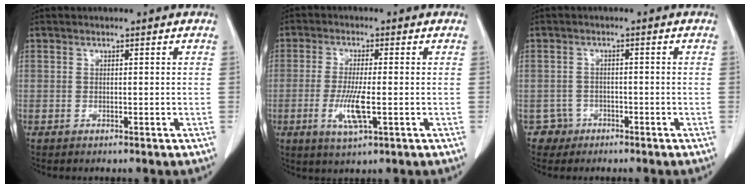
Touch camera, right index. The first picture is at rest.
{"total": 6.1, "force": [-1.6, 0.7, 5.9], "torque": [-0.122, -0.014, -0.028]}
{"total": 2.9, "force": [-1.6, 2.4, -0.7], "torque": [0.018, 0.014, -0.029]}